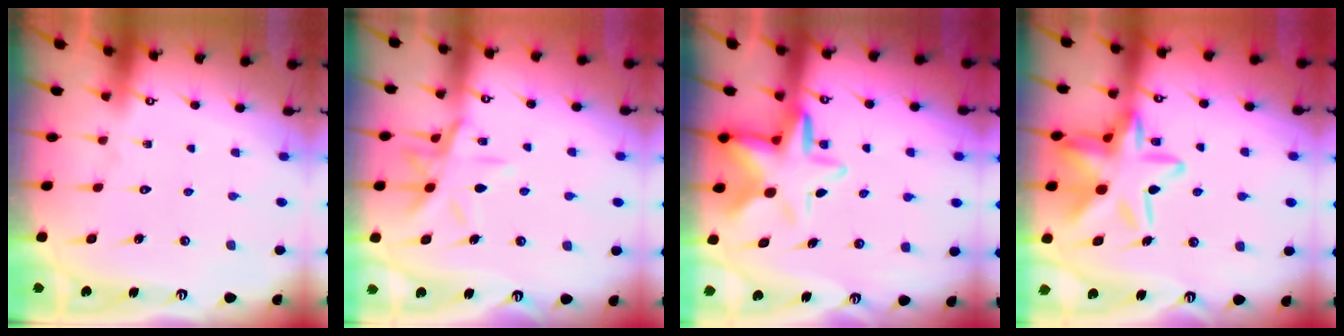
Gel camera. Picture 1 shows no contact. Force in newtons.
{"total": 11.9, "press": 11.8, "slide": 0.8}
{"total": 9.5, "press": 9.1, "slide": 2.7}
{"total": 18.6, "press": 18.5, "slide": 1.4}